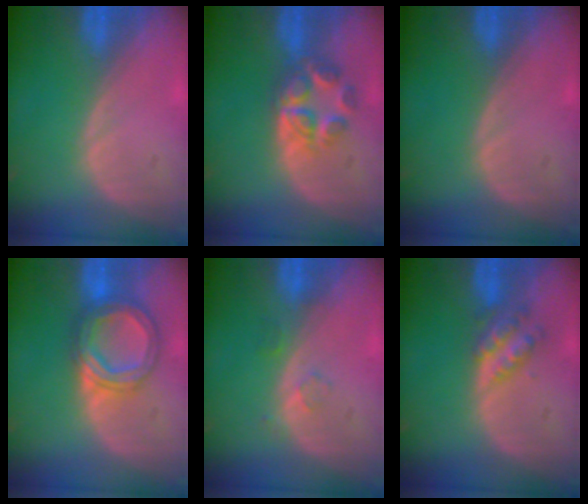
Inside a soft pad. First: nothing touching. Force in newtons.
{"total": 5.9, "press": 5.4, "slide": 2.2}
{"total": 0.0}
{"total": 7.2, "press": 7.2, "slide": 0.6}
{"total": 1.7, "press": 1.7, "slide": 0.2}
{"total": 4.0, "press": 4.0, "slide": 0.3}